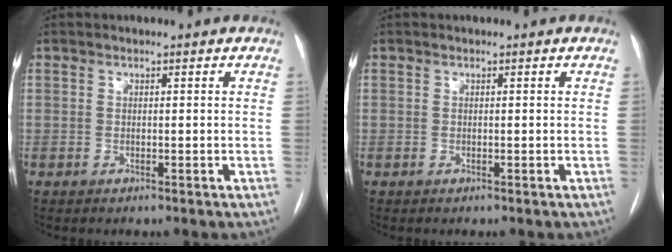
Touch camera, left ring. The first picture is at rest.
{"total": 0.0}